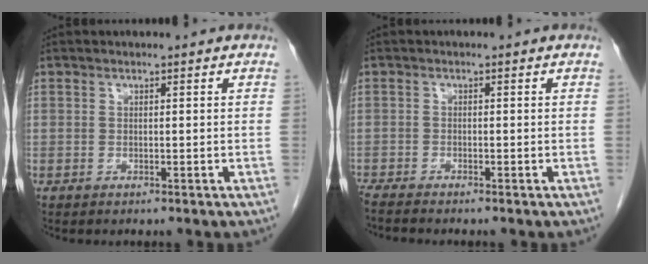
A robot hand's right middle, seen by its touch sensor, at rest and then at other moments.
{"total": 2.5, "force": [-2.4, -0.2, 0.9], "torque": [-0.017, -0.008, -0.044]}